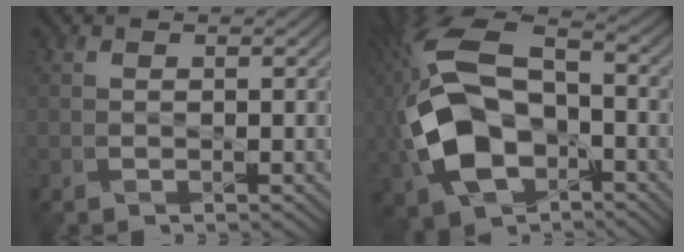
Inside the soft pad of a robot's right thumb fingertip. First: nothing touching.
{"total": 16.1, "force": [-3.0, 10.0, 12.2], "torque": [-0.294, -0.009, -0.060]}